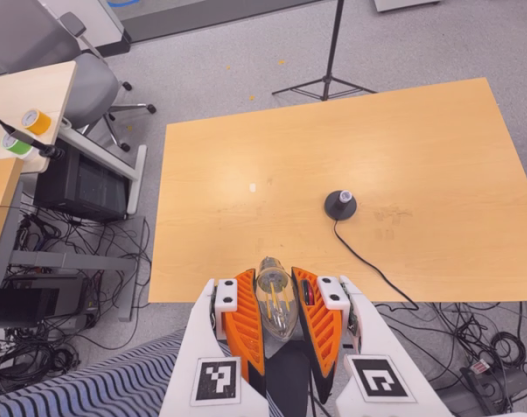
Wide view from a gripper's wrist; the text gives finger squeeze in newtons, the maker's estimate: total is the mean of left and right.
{"total": 22.0, "left": 24.0, "right": 19.9}